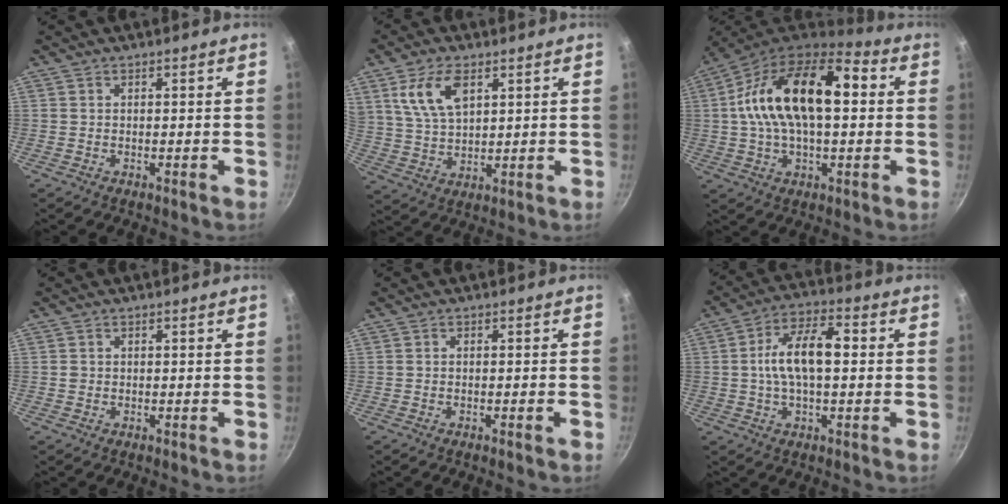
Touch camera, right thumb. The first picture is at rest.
{"total": 9.8, "force": [4.4, 5.2, 7.1], "torque": [-0.132, -0.015, 0.091]}
{"total": 21.6, "force": [3.1, 11.4, 18.0], "torque": [-0.296, 0.030, 0.033]}
{"total": 0.7, "force": [0.0, 0.7, 0.2], "torque": [0.000, 0.000, -0.002]}
{"total": 0.9, "force": [-0.5, 0.1, 0.8], "torque": [-0.019, 0.005, -0.010]}
{"total": 11.4, "force": [0.7, 5.6, 9.9], "torque": [-0.165, 0.026, 0.001]}